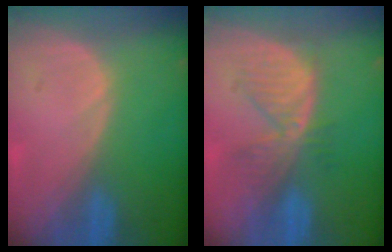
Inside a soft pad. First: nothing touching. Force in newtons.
{"total": 6.5, "press": 6.2, "slide": 2.1}